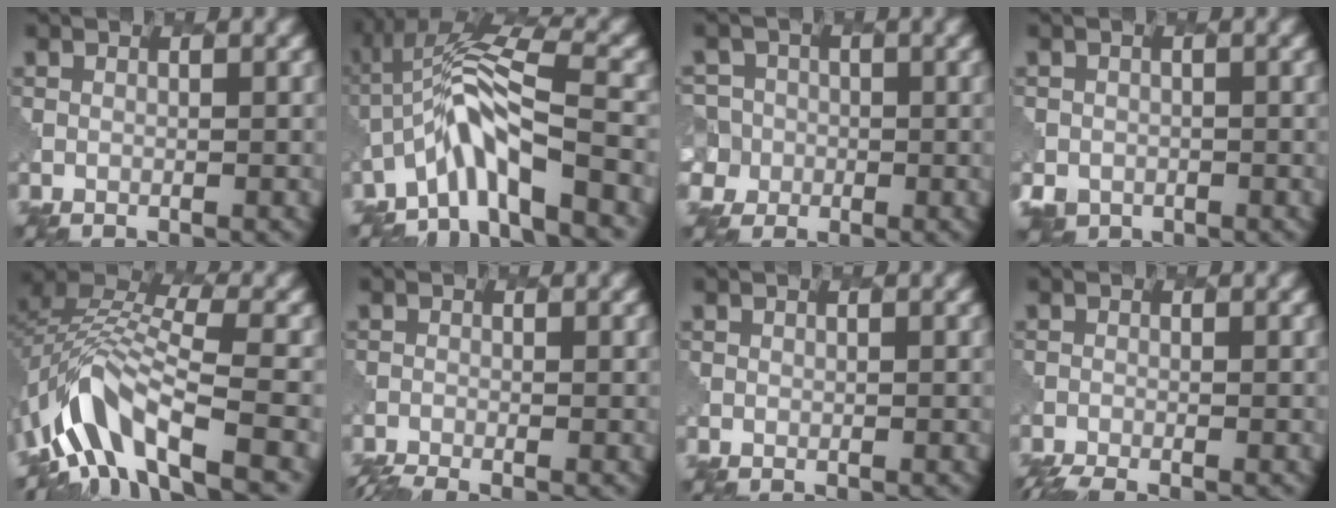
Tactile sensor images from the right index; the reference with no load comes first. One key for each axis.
{"total": 6.8, "fx": -3.3, "fy": 1.4, "fz": 5.8, "tx": -0.105, "ty": 0.015, "tz": -0.068}
{"total": 6.3, "fx": -0.8, "fy": 6.1, "fz": 1.4, "tx": -0.034, "ty": 0.017, "tz": -0.049}
{"total": 2.0, "fx": -0.9, "fy": 1.8, "fz": 0.1, "tx": 0.001, "ty": -0.011, "tz": -0.018}
{"total": 9.2, "fx": -5.2, "fy": 3.5, "fz": 6.7, "tx": -0.114, "ty": 0.003, "tz": -0.110}
{"total": 3.8, "fx": -3.2, "fy": 0.7, "fz": 1.8, "tx": -0.025, "ty": -0.016, "tz": -0.051}
{"total": 0.0}
{"total": 2.9, "fx": -2.5, "fy": 0.4, "fz": 1.4, "tx": -0.027, "ty": -0.009, "tz": -0.048}